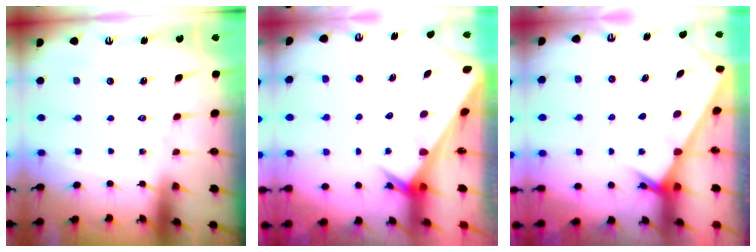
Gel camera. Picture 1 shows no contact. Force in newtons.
{"total": 3.8, "press": 3.8, "slide": 0.2}
{"total": 2.4, "press": 2.4, "slide": 0.2}